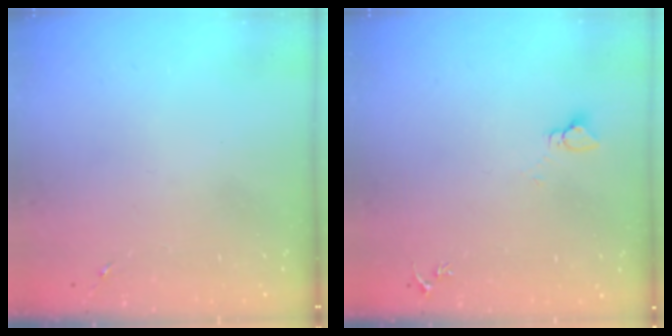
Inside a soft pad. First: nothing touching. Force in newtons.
{"total": 2.7, "press": 2.7, "slide": 0.1}